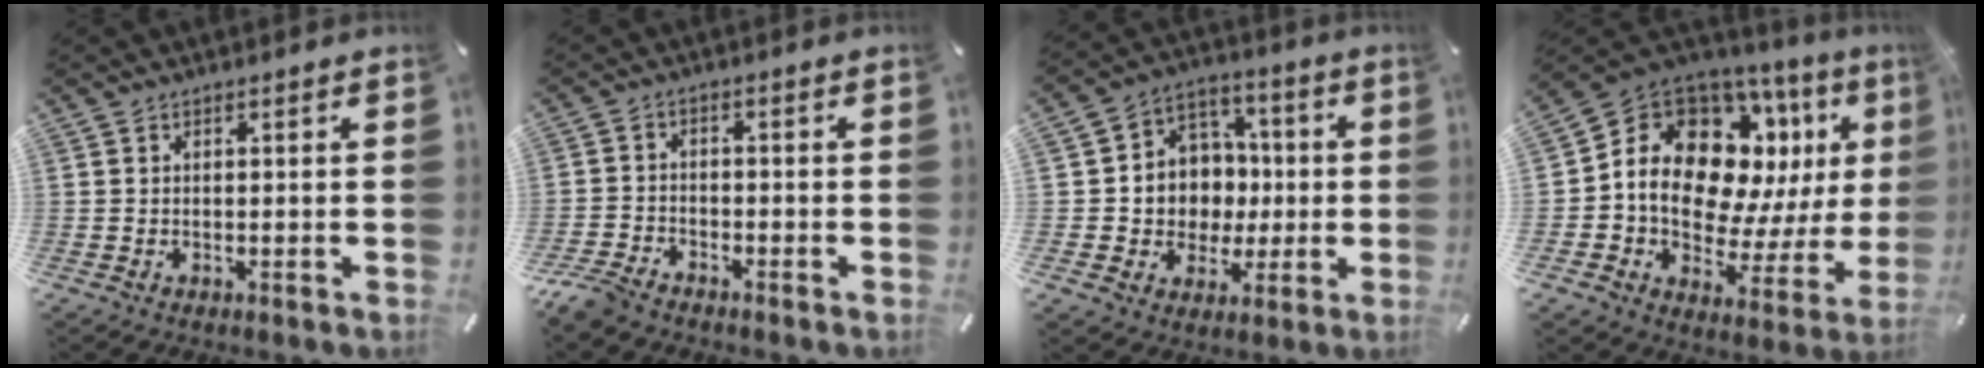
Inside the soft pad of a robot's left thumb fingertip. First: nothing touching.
{"total": 4.7, "force": [-4.2, 1.6, 1.5], "torque": [-0.048, 0.011, -0.085]}
{"total": 10.7, "force": [-0.8, 10.5, 1.8], "torque": [-0.034, 0.004, -0.002]}
{"total": 16.2, "force": [5.6, 11.3, 10.2], "torque": [-0.179, -0.053, 0.096]}